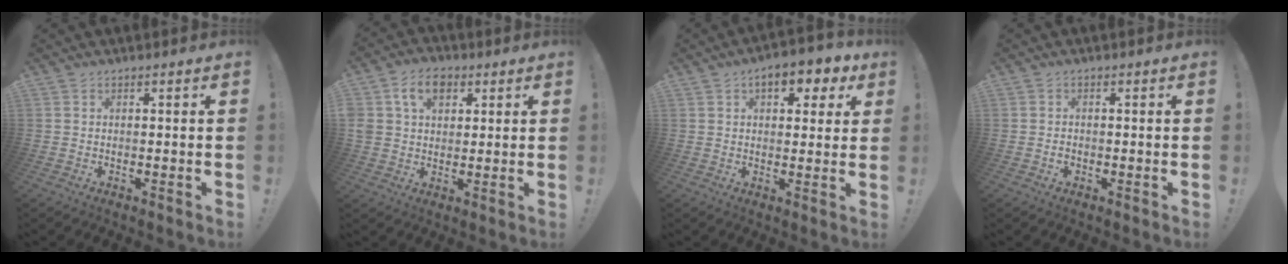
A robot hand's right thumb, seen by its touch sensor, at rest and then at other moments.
{"total": 10.2, "force": [4.4, 7.3, 5.6], "torque": [-0.095, 0.004, 0.086]}
{"total": 8.1, "force": [3.7, 4.4, 5.7], "torque": [-0.067, -0.008, 0.060]}
{"total": 1.2, "force": [-0.6, 1.0, 0.6], "torque": [-0.008, 0.000, -0.011]}